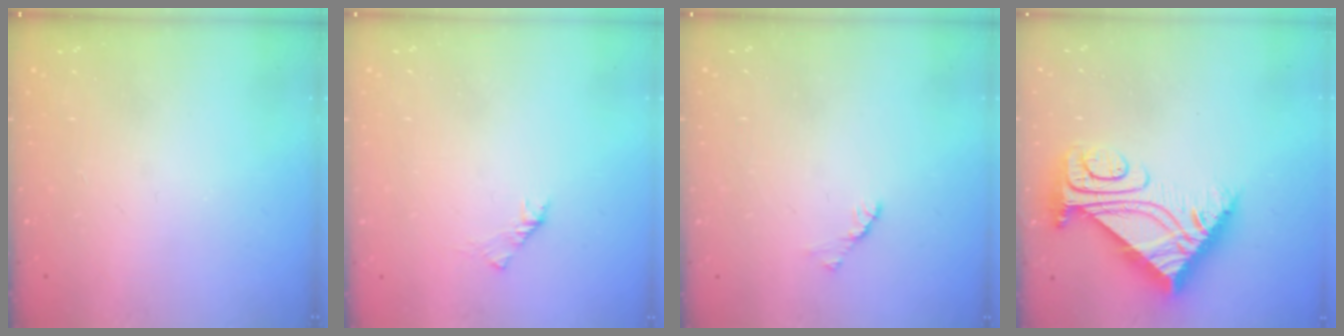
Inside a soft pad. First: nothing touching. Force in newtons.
{"total": 1.6, "press": 1.4, "slide": 0.6}
{"total": 1.7, "press": 1.6, "slide": 0.4}
{"total": 11.1, "press": 11.0, "slide": 1.0}